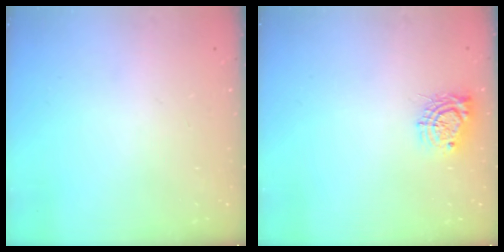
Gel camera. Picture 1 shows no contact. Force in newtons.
{"total": 8.7, "press": 8.7, "slide": 0.5}